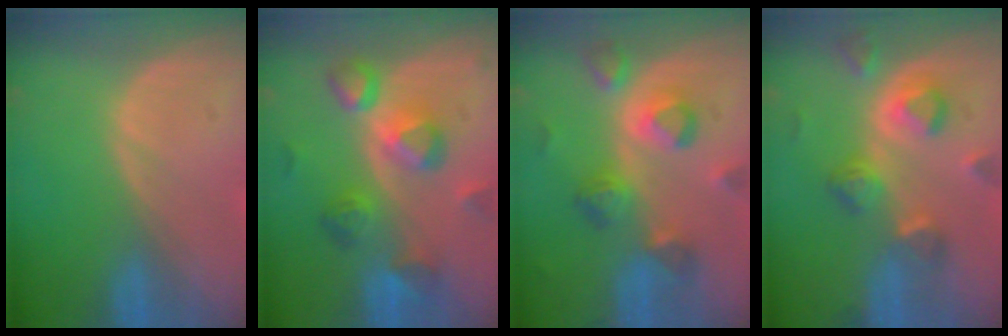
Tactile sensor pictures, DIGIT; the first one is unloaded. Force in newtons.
{"total": 8.3, "press": 8.1, "slide": 1.7}
{"total": 8.1, "press": 7.7, "slide": 2.7}
{"total": 7.3, "press": 6.9, "slide": 2.5}